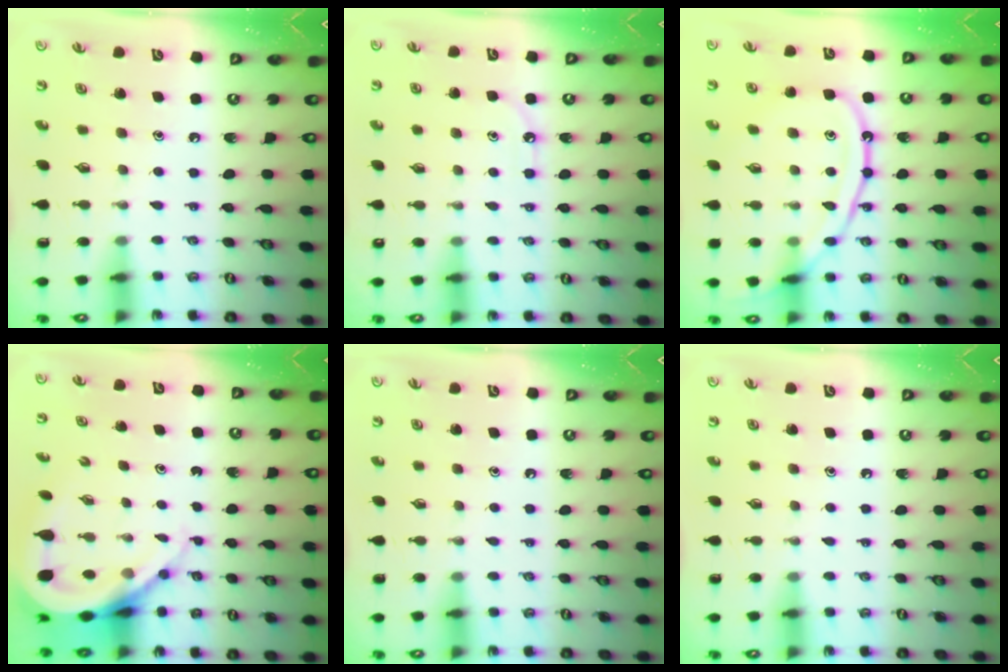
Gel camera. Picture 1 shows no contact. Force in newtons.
{"total": 4.9, "press": 4.8, "slide": 0.4}
{"total": 14.2, "press": 14.2, "slide": 1.2}
{"total": 11.1, "press": 11.0, "slide": 1.4}
{"total": 0.0}
{"total": 0.0}